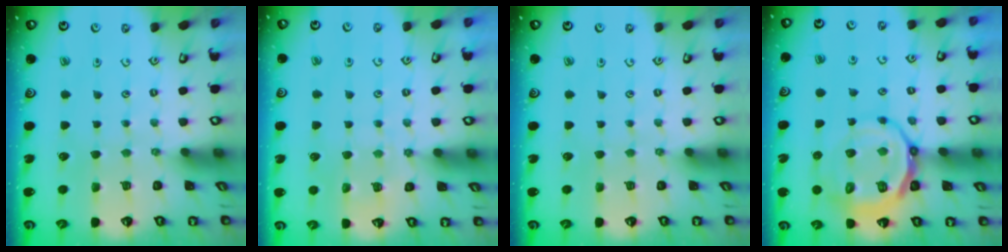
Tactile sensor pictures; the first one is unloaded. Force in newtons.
{"total": 6.0, "press": 5.9, "slide": 0.7}
{"total": 0.0}
{"total": 15.0, "press": 14.8, "slide": 2.7}